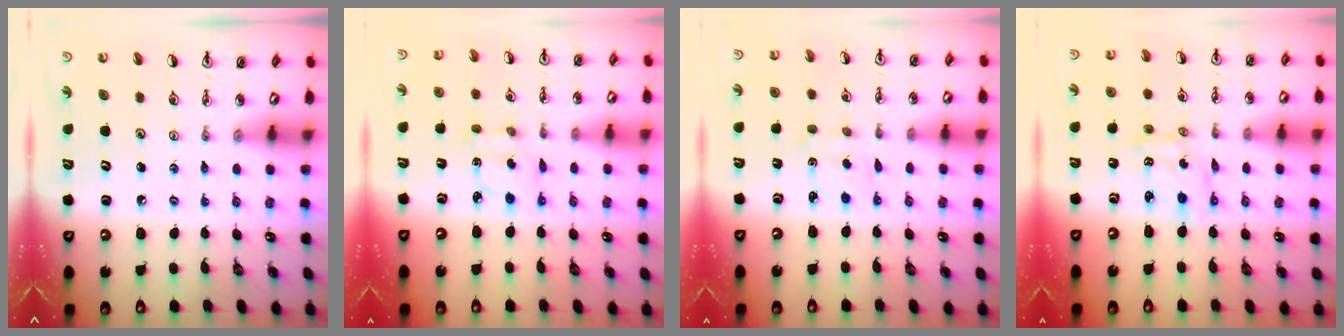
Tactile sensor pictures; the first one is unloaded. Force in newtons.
{"total": 2.5, "press": 2.5, "slide": 0.2}
{"total": 2.0, "press": 2.0, "slide": 0.4}
{"total": 2.4, "press": 2.4, "slide": 0.1}